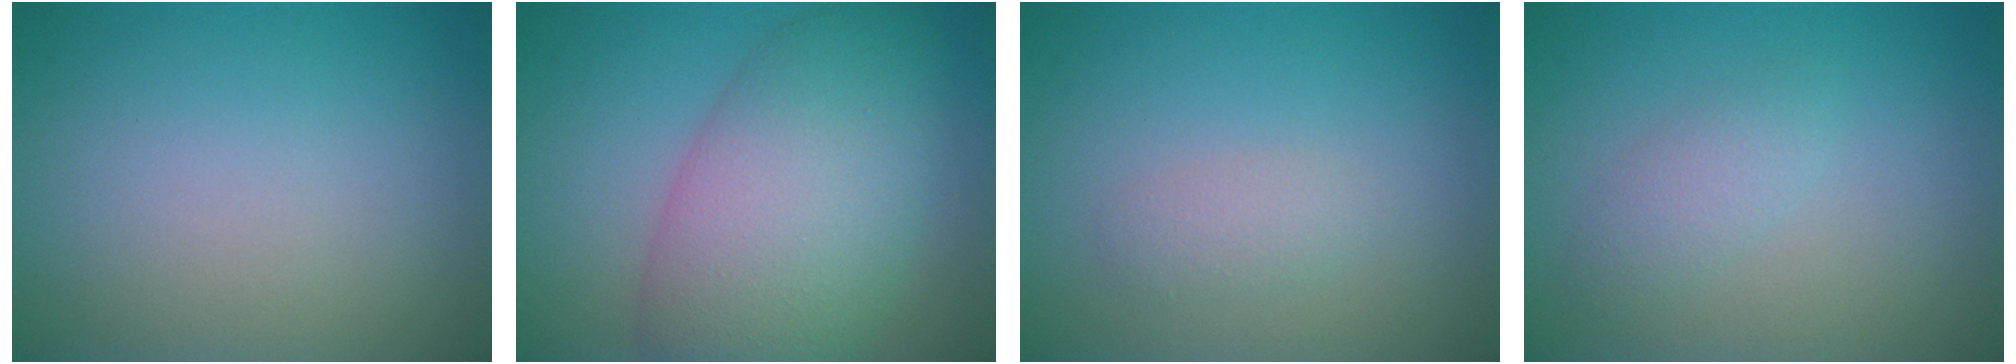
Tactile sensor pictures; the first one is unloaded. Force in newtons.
{"total": 9.5, "press": 9.5, "slide": 0.2}
{"total": 1.4, "press": 1.4, "slide": 0.1}
{"total": 1.8, "press": 1.8, "slide": 0.1}